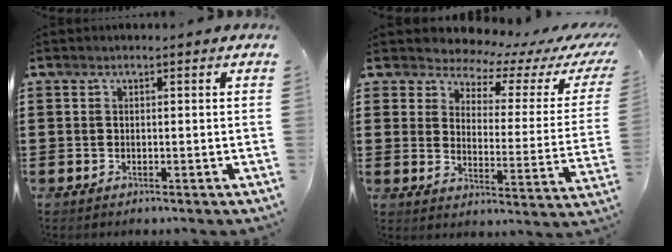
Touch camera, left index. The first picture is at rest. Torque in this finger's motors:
{"motor_torque": [2.14, 0.00, 0.72, 0.02]}